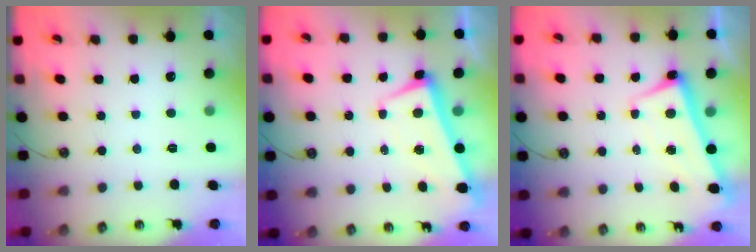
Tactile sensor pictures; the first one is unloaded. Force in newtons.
{"total": 2.0, "press": 1.9, "slide": 0.7}
{"total": 2.6, "press": 2.5, "slide": 0.8}